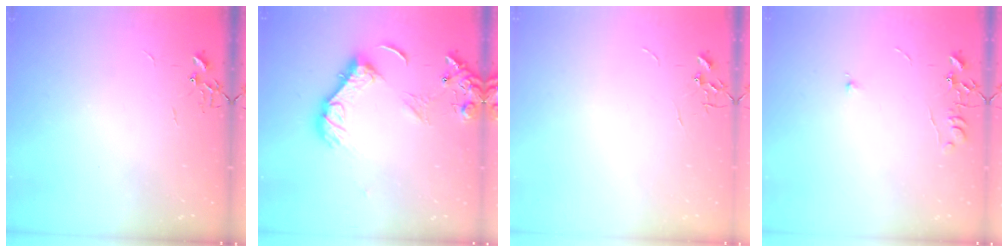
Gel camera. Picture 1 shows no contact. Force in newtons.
{"total": 14.8, "press": 14.8, "slide": 1.5}
{"total": 0.0}
{"total": 6.0, "press": 5.9, "slide": 0.7}